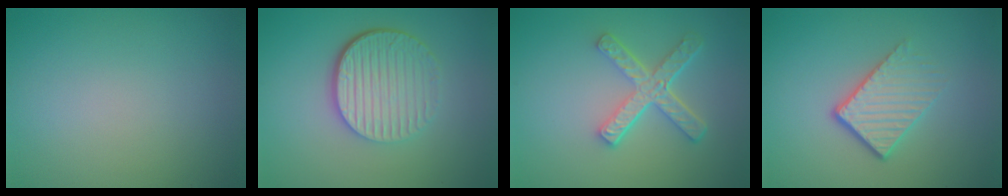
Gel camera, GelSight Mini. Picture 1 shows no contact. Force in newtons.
{"total": 5.8, "press": 4.1, "slide": 4.2}
{"total": 4.5, "press": 3.2, "slide": 3.1}
{"total": 4.1, "press": 2.6, "slide": 3.1}